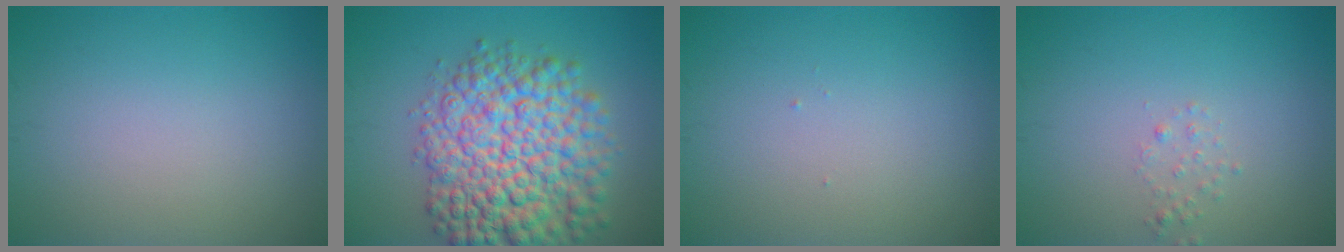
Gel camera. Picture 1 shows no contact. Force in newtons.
{"total": 10.9, "press": 10.9, "slide": 0.3}
{"total": 0.0}
{"total": 0.8, "press": 0.8, "slide": 0.1}